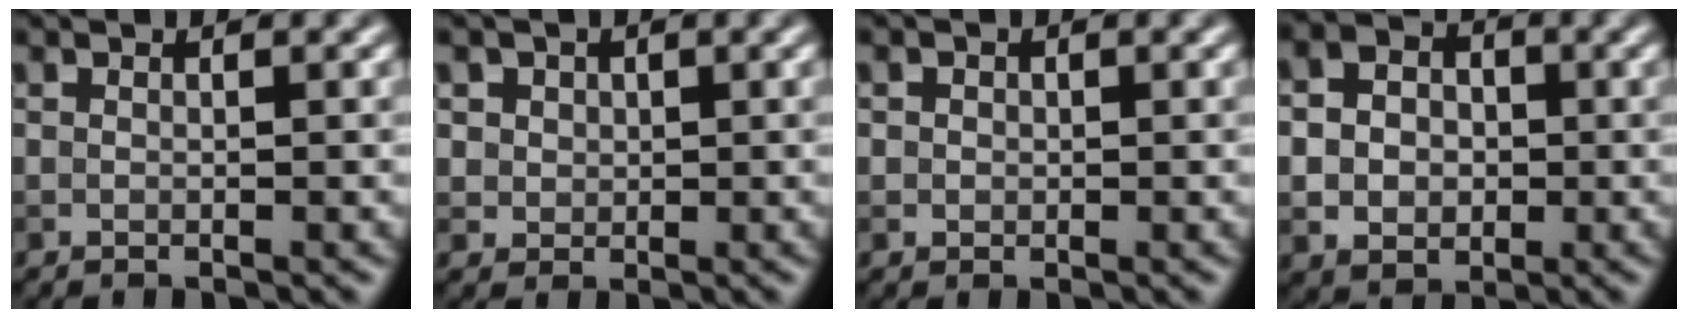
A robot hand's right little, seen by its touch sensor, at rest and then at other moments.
{"total": 3.5, "force": [1.6, 2.8, 1.4], "torque": [-0.027, 0.008, 0.026]}
{"total": 0.9, "force": [0.2, 0.9, 0.2], "torque": [0.004, -0.002, 0.001]}
{"total": 5.8, "force": [-0.1, 4.7, 3.3], "torque": [-0.063, 0.003, -0.012]}